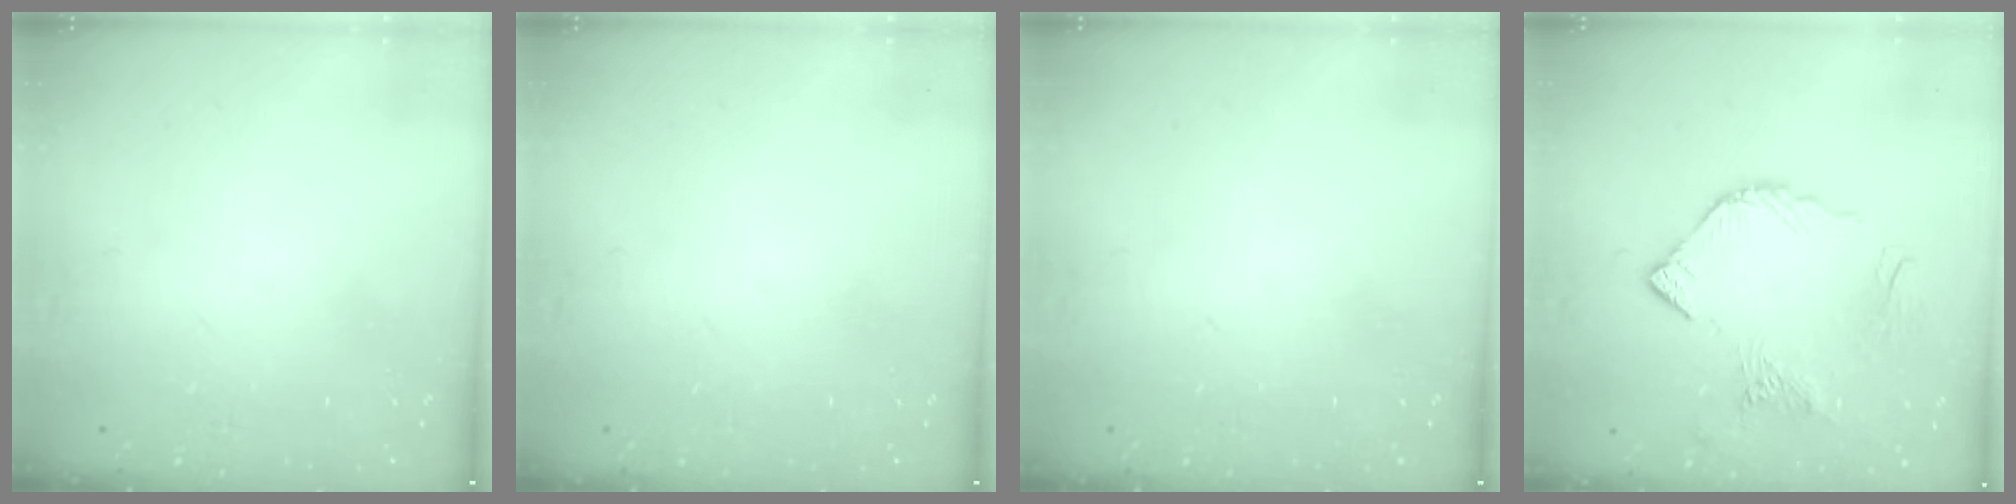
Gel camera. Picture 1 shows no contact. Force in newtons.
{"total": 0.0}
{"total": 0.0}
{"total": 9.8, "press": 9.8, "slide": 1.2}